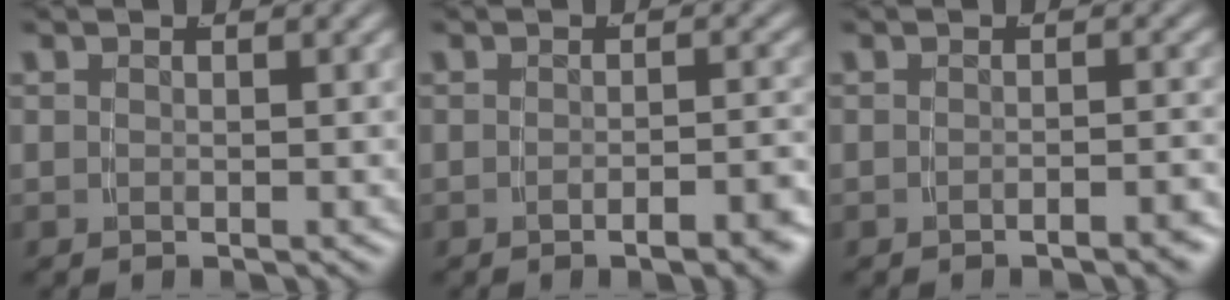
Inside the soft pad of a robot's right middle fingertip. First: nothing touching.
{"total": 2.8, "force": [-2.2, -0.1, 1.7], "torque": [-0.016, 0.006, -0.039]}
{"total": 1.7, "force": [-1.6, -0.2, 0.7], "torque": [-0.008, 0.007, -0.029]}